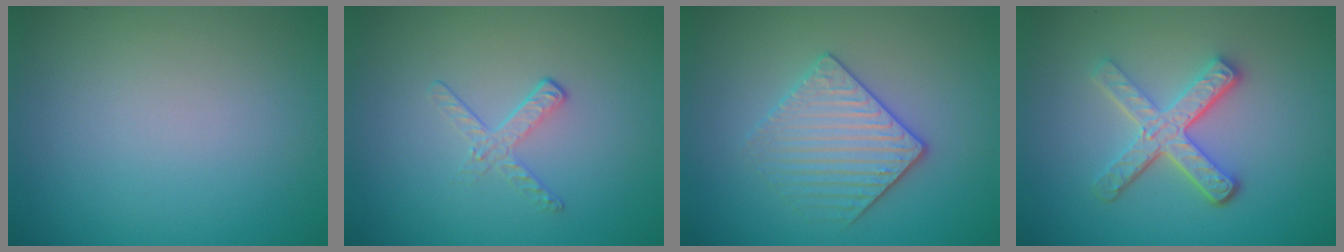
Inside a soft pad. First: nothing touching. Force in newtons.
{"total": 1.7, "press": 0.7, "slide": 1.5}
{"total": 3.4, "press": 3.2, "slide": 1.0}
{"total": 4.5, "press": 3.3, "slide": 3.0}